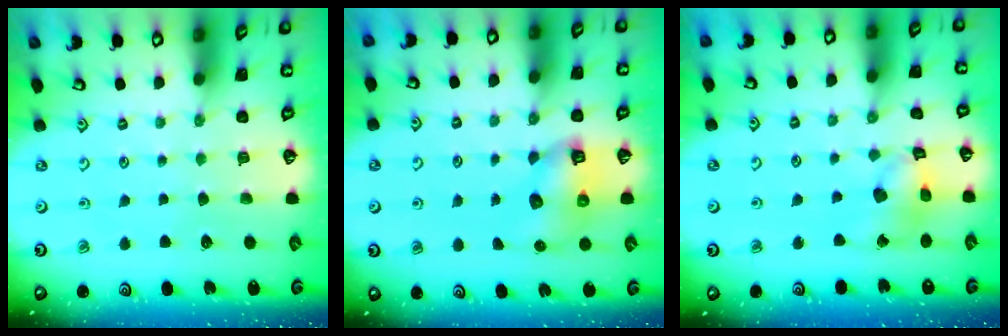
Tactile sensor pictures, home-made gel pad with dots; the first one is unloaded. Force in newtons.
{"total": 7.5, "press": 7.5, "slide": 0.9}
{"total": 11.9, "press": 11.8, "slide": 1.4}